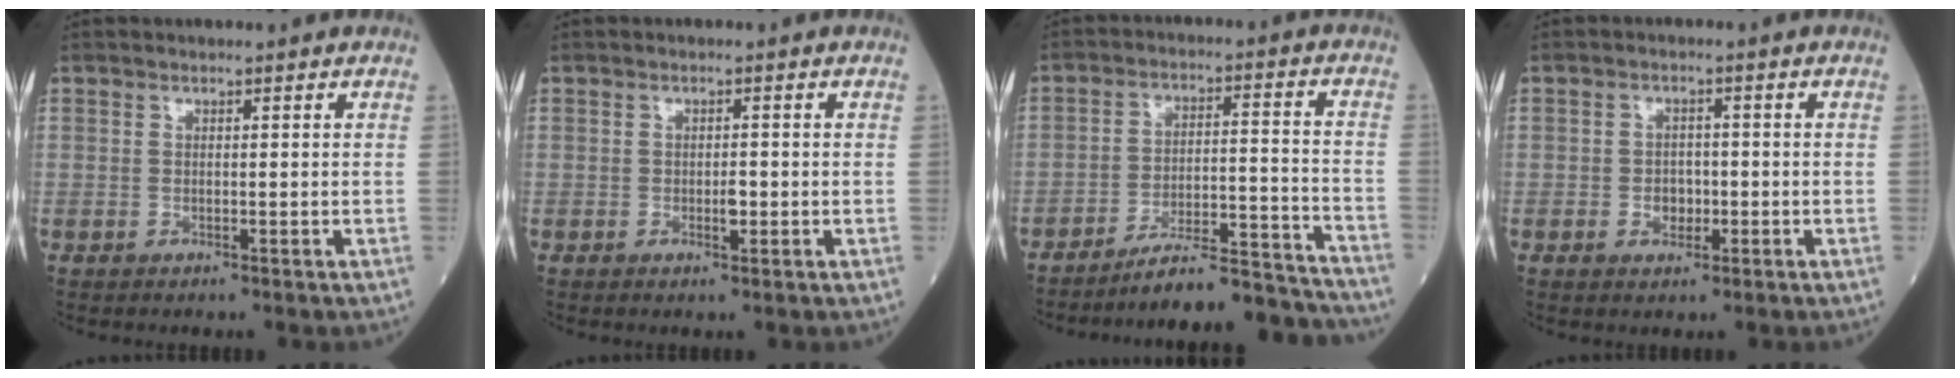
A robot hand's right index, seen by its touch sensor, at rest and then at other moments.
{"total": 1.4, "force": [-0.4, 0.4, 1.3], "torque": [-0.021, 0.000, -0.005]}
{"total": 15.8, "force": [-15.2, 0.7, 4.0], "torque": [-0.049, 0.027, -0.222]}
{"total": 2.6, "force": [-0.8, 1.9, 1.6], "torque": [-0.019, 0.005, -0.010]}